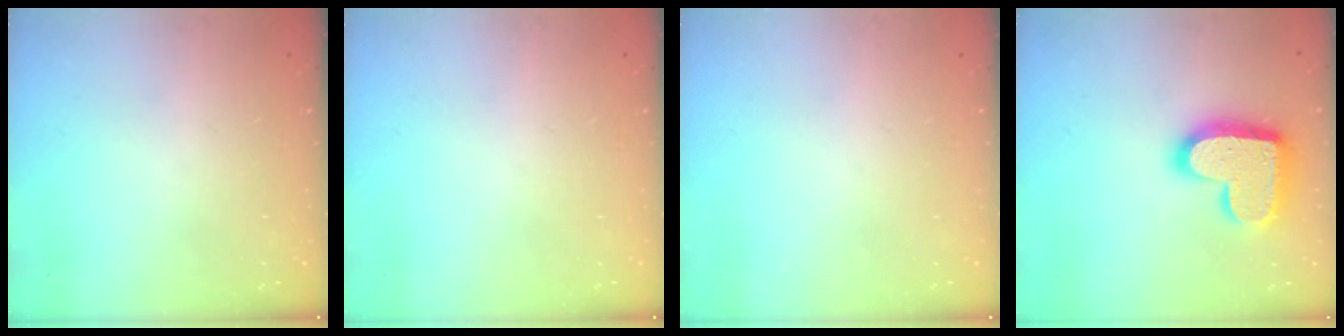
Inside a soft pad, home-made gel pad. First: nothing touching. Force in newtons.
{"total": 0.0}
{"total": 0.0}
{"total": 19.0, "press": 19.0, "slide": 1.1}